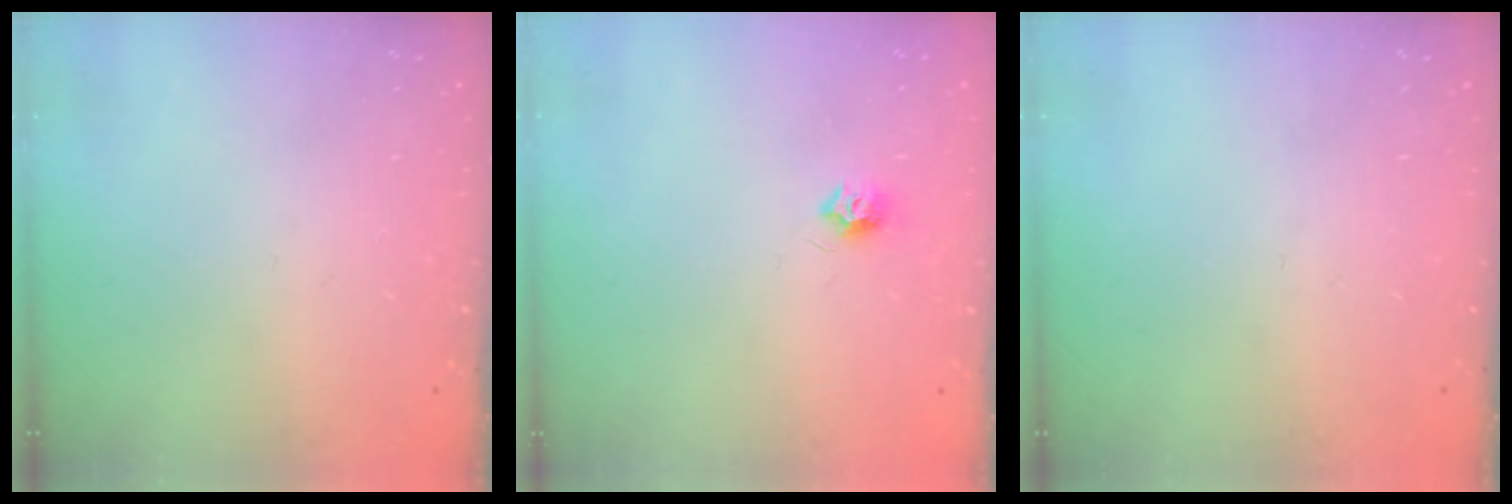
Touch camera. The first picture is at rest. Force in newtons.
{"total": 6.6, "press": 6.5, "slide": 0.6}
{"total": 0.0}